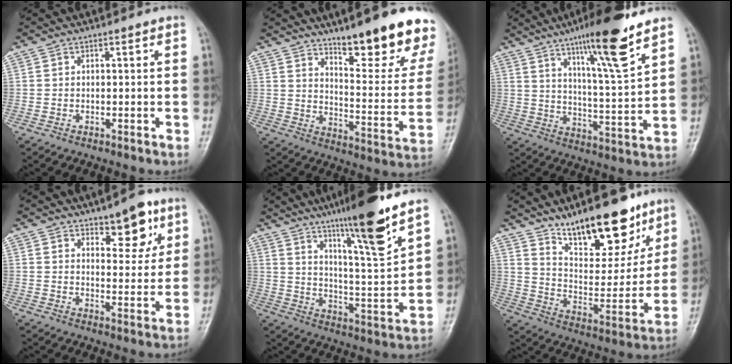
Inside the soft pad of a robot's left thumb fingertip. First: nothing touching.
{"total": 20.4, "force": [14.4, 5.0, 13.5], "torque": [-0.140, -0.103, 0.204]}
{"total": 16.0, "force": [10.4, 1.6, 12.0], "torque": [-0.187, -0.059, 0.171]}
{"total": 8.8, "force": [5.3, 3.9, 5.8], "torque": [-0.051, -0.032, 0.074]}
{"total": 17.0, "force": [11.6, 0.9, 12.4], "torque": [-0.189, -0.066, 0.191]}
{"total": 19.5, "force": [13.7, 7.6, 11.5], "torque": [-0.125, -0.085, 0.230]}